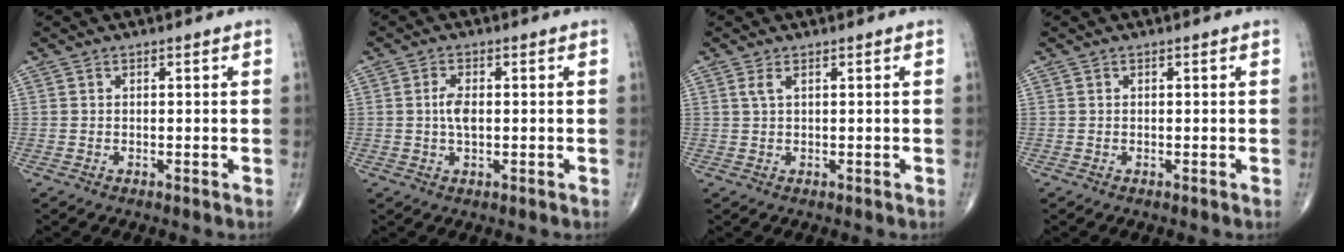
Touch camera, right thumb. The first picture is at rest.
{"total": 3.4, "force": [0.1, 1.6, 3.0], "torque": [-0.062, 0.002, 0.001]}
{"total": 1.3, "force": [0.6, 0.4, 1.1], "torque": [-0.030, 0.006, 0.016]}
{"total": 0.0}